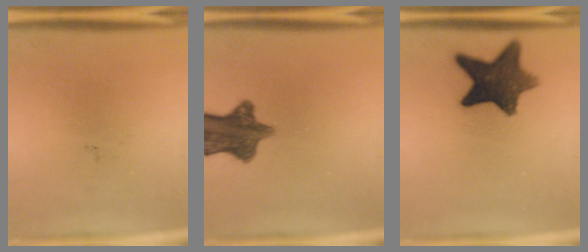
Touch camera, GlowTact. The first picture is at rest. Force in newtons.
{"total": 10.1}
{"total": 11.8}